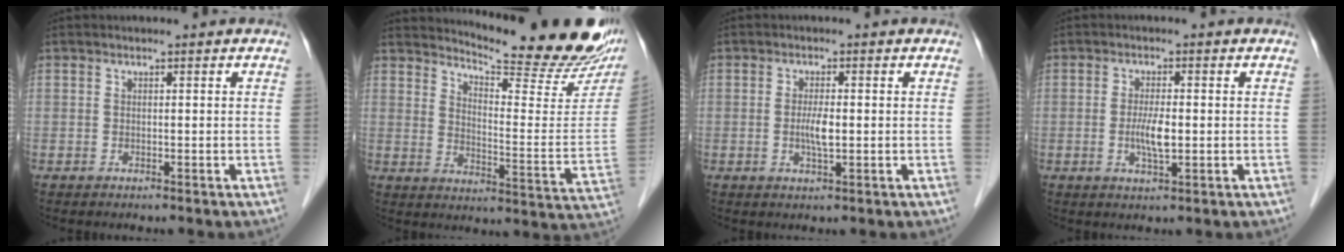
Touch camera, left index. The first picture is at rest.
{"total": 21.3, "force": [19.2, 2.7, 8.8], "torque": [-0.126, -0.085, 0.238]}
{"total": 2.8, "force": [-0.2, 0.4, 2.8], "torque": [-0.058, -0.003, -0.003]}
{"total": 3.7, "force": [-0.5, 0.7, 3.6], "torque": [-0.074, -0.004, -0.007]}